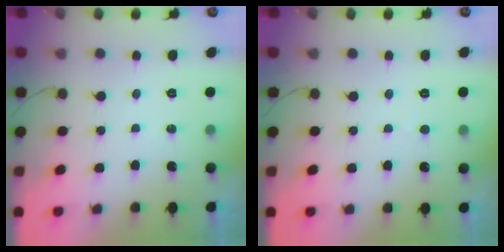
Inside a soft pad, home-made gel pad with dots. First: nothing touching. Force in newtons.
{"total": 2.0, "press": 2.0, "slide": 0.1}